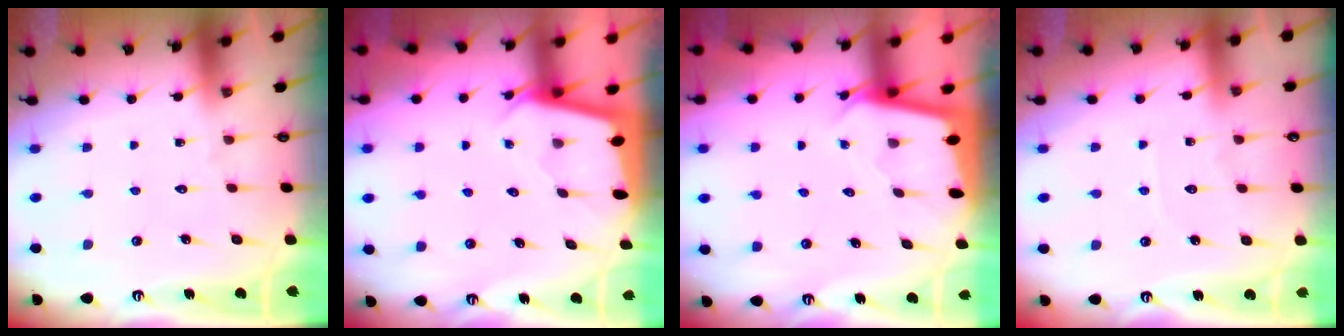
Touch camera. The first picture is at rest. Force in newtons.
{"total": 2.0, "press": 2.0, "slide": 0.2}
{"total": 1.9, "press": 1.9, "slide": 0.1}
{"total": 2.3, "press": 2.3, "slide": 0.3}